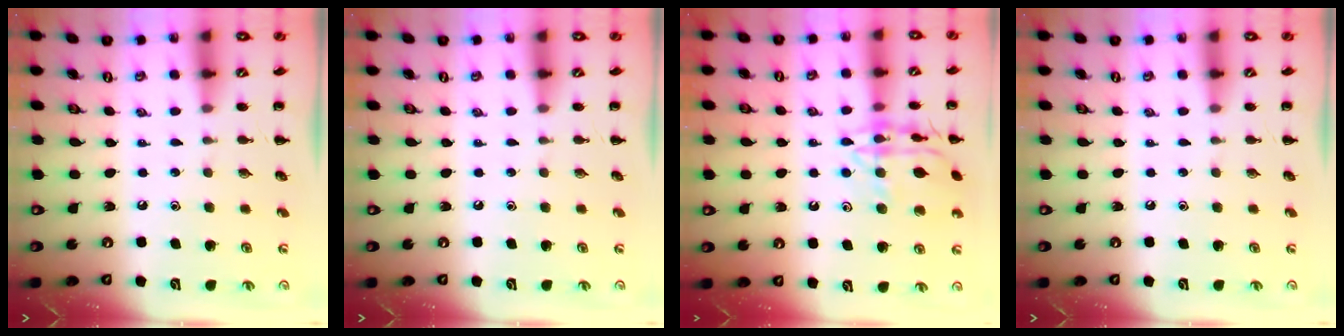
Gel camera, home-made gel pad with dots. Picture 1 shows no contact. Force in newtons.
{"total": 0.0}
{"total": 14.8, "press": 14.8, "slide": 0.9}
{"total": 0.0}